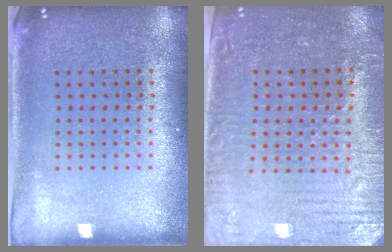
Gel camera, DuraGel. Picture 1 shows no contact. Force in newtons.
{"total": 3.7, "press": 3.3, "slide": 1.7}